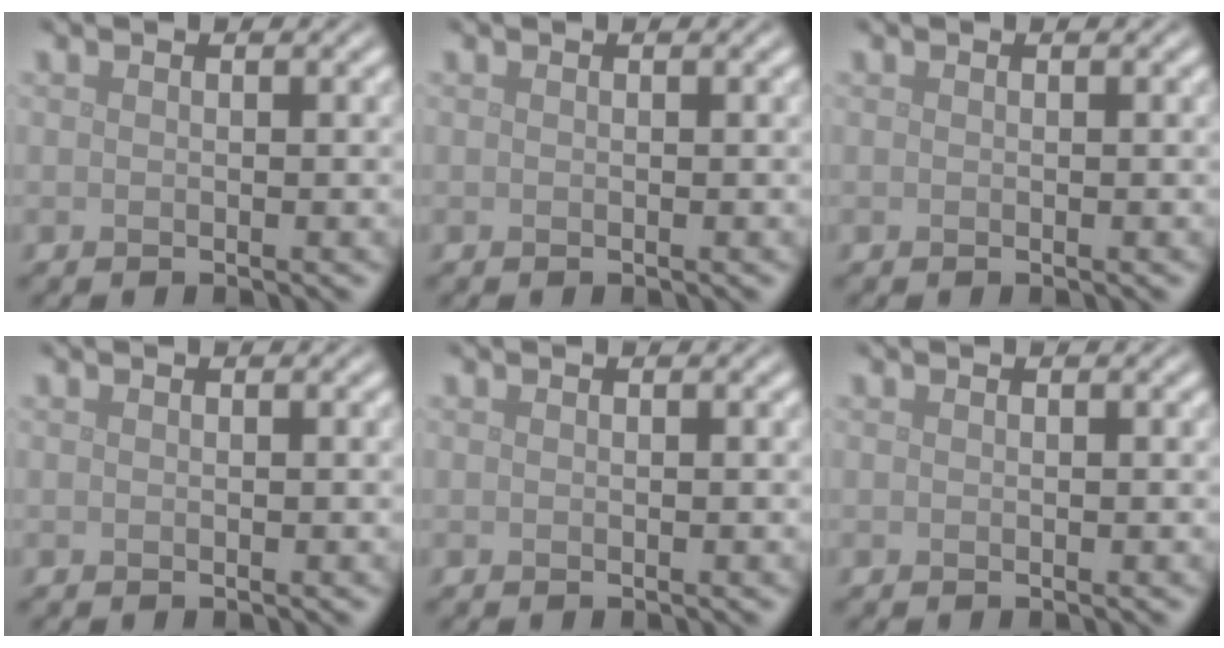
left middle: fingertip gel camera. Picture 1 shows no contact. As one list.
[{"total": 0.0}, {"total": 0.0}, {"total": 0.0}, {"total": 0.0}, {"total": 0.0}]